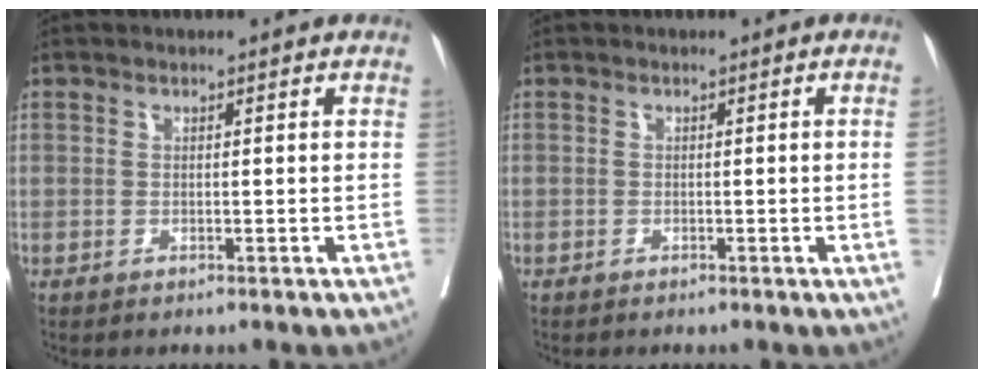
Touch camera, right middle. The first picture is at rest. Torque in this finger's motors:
{"motor_torque": [0.30, -0.34, -0.86, -0.21]}